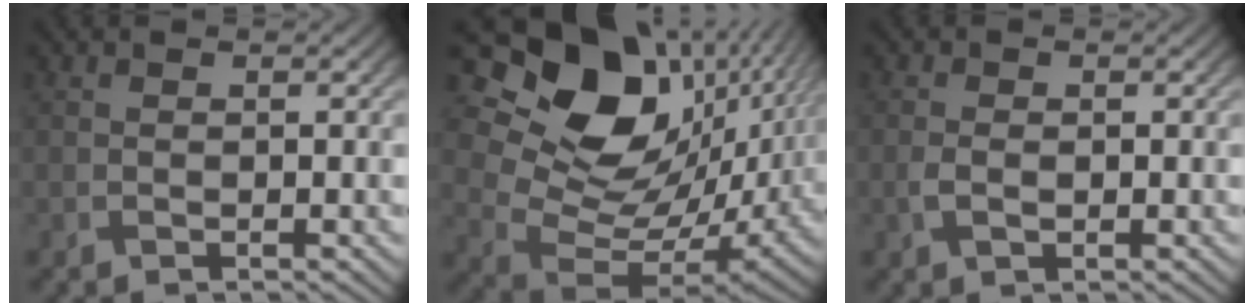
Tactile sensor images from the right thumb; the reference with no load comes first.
{"total": 17.8, "force": [7.5, 11.9, 10.8], "torque": [-0.208, 0.003, 0.141]}
{"total": 1.8, "force": [-0.6, 1.0, 1.4], "torque": [-0.036, -0.001, -0.010]}